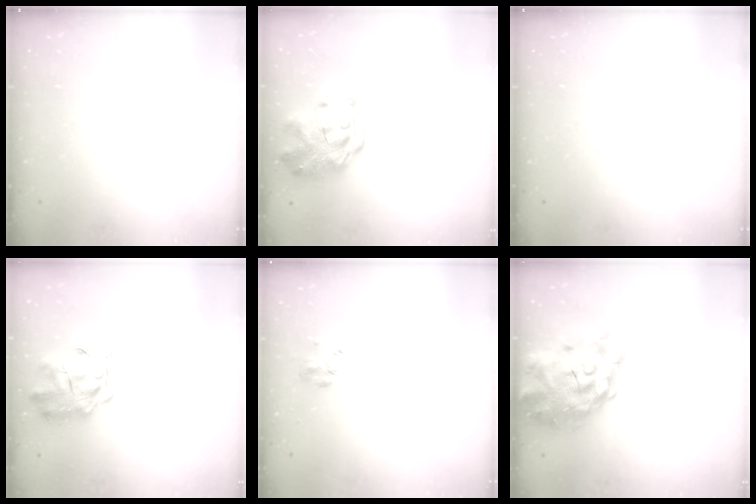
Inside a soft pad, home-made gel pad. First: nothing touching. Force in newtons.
{"total": 3.4, "press": 3.2, "slide": 1.1}
{"total": 0.0}
{"total": 3.9, "press": 3.7, "slide": 1.5}
{"total": 3.0, "press": 2.9, "slide": 0.8}
{"total": 8.2, "press": 7.8, "slide": 2.5}